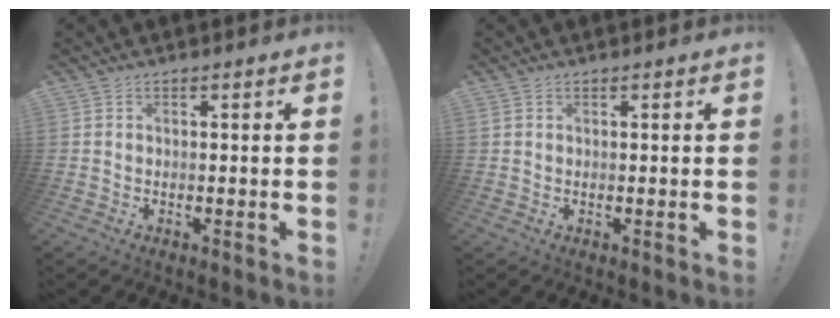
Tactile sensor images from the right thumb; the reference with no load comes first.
{"total": 0.5, "force": [0.3, 0.4, 0.2], "torque": [0.001, -0.001, 0.006]}